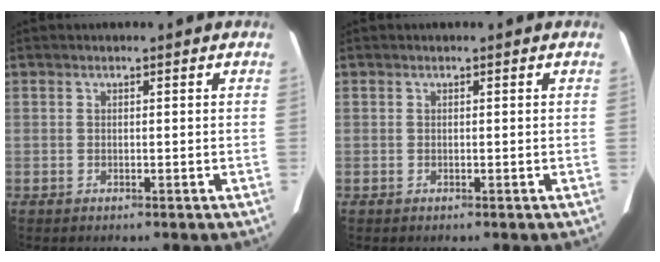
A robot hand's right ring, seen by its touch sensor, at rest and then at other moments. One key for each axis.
{"total": 0.0}